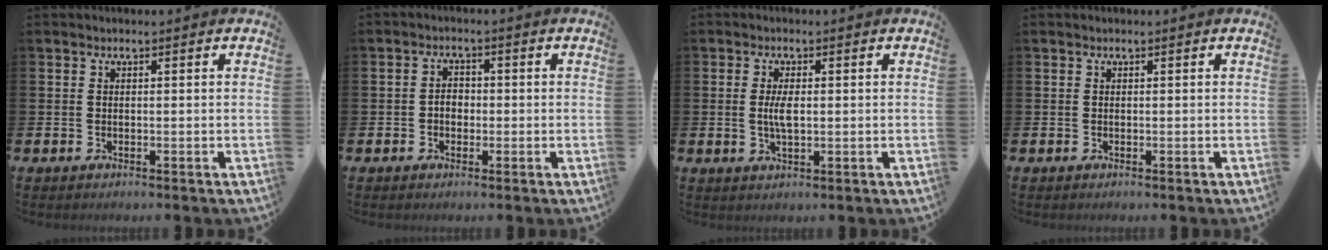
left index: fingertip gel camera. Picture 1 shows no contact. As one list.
[{"total": 2.3, "force": [-0.4, 1.8, 1.4], "torque": [-0.015, 0.002, -0.012]}, {"total": 3.3, "force": [0.3, 1.3, 3.1], "torque": [-0.048, 0.000, 0.001]}, {"total": 0.0}]